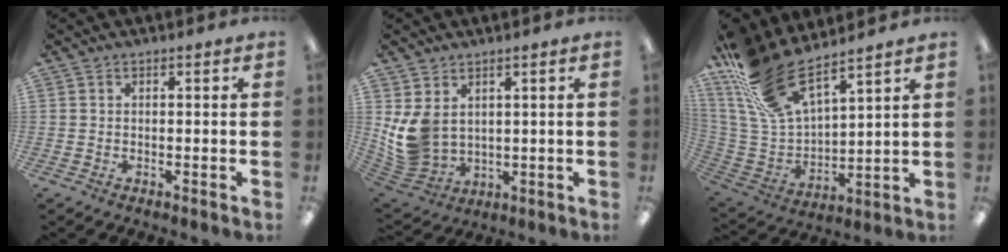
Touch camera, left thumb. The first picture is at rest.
{"total": 9.6, "force": [2.3, 7.5, 5.7], "torque": [-0.142, -0.016, 0.048]}
{"total": 19.4, "force": [14.5, 7.0, 10.8], "torque": [-0.265, -0.092, 0.262]}